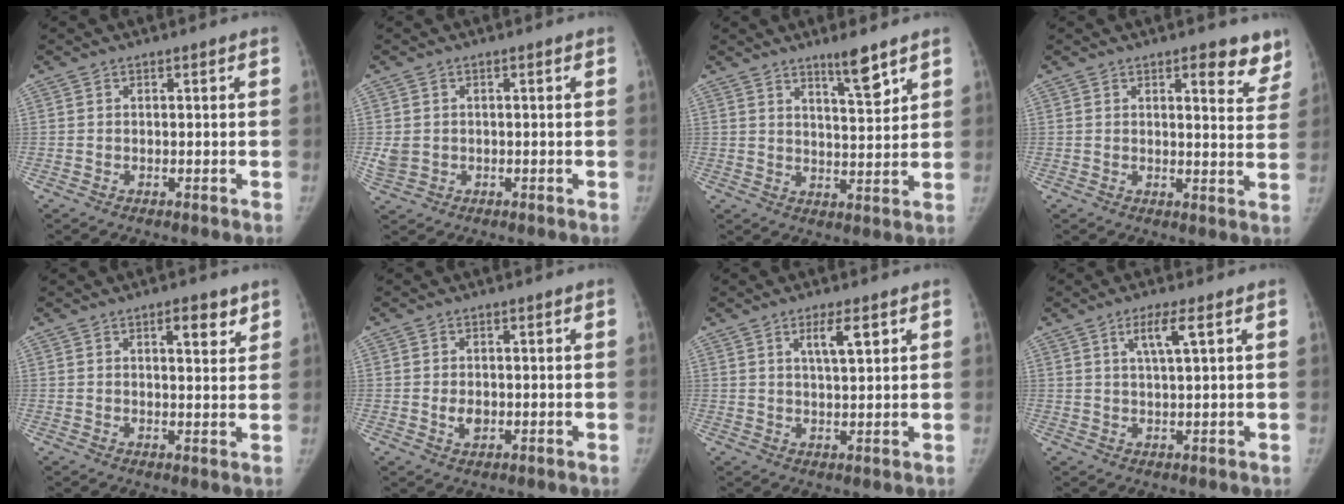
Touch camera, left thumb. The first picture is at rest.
{"total": 2.9, "force": [0.0, 2.5, 1.3], "torque": [-0.026, 0.002, 0.005]}
{"total": 6.3, "force": [4.6, 0.8, 4.3], "torque": [-0.058, -0.038, 0.075]}
{"total": 7.9, "force": [5.7, 2.8, 4.7], "torque": [-0.021, -0.032, 0.061]}
{"total": 5.0, "force": [3.0, 1.8, 3.6], "torque": [-0.037, -0.016, 0.041]}
{"total": 2.2, "force": [-0.2, 1.4, 1.7], "torque": [-0.023, -0.001, -0.001]}
{"total": 4.9, "force": [2.4, 1.1, 4.1], "torque": [-0.064, -0.014, 0.044]}
{"total": 4.6, "force": [2.1, 0.3, 4.1], "torque": [-0.081, -0.006, 0.042]}